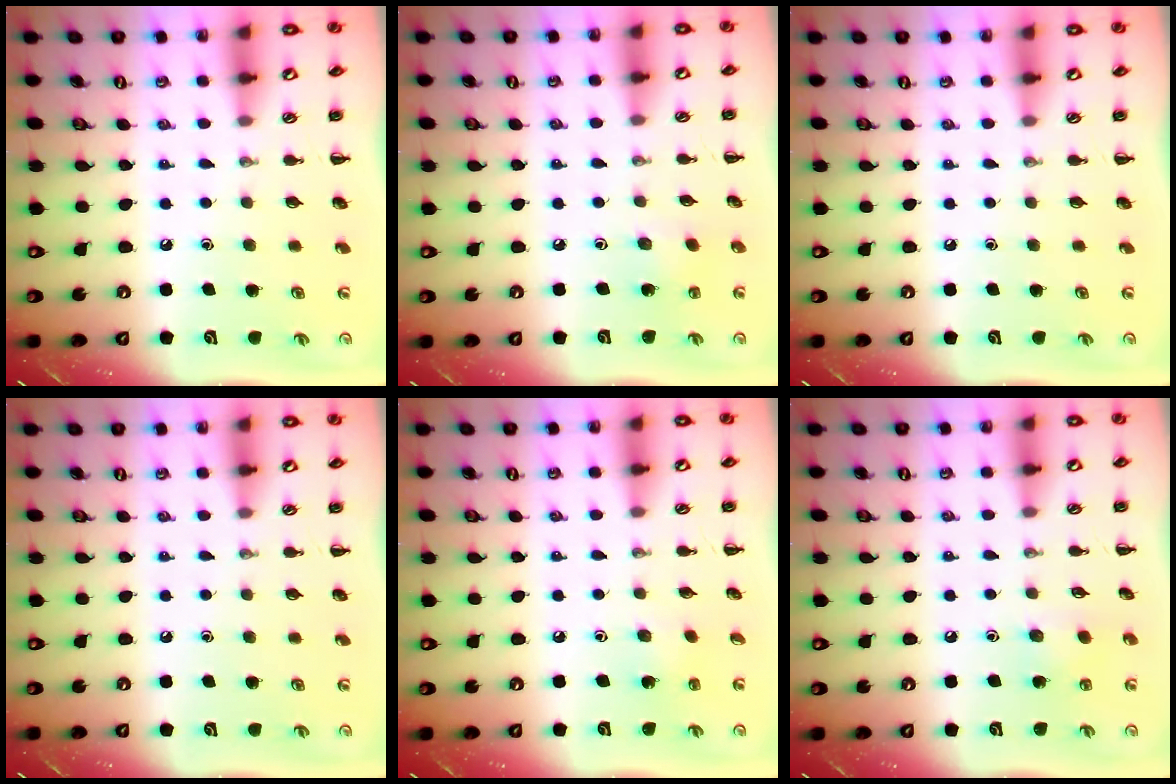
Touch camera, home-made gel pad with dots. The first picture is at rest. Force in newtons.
{"total": 2.2, "press": 2.0, "slide": 0.7}
{"total": 0.0}
{"total": 0.0}
{"total": 2.6, "press": 2.5, "slide": 0.8}
{"total": 3.8, "press": 3.6, "slide": 1.2}